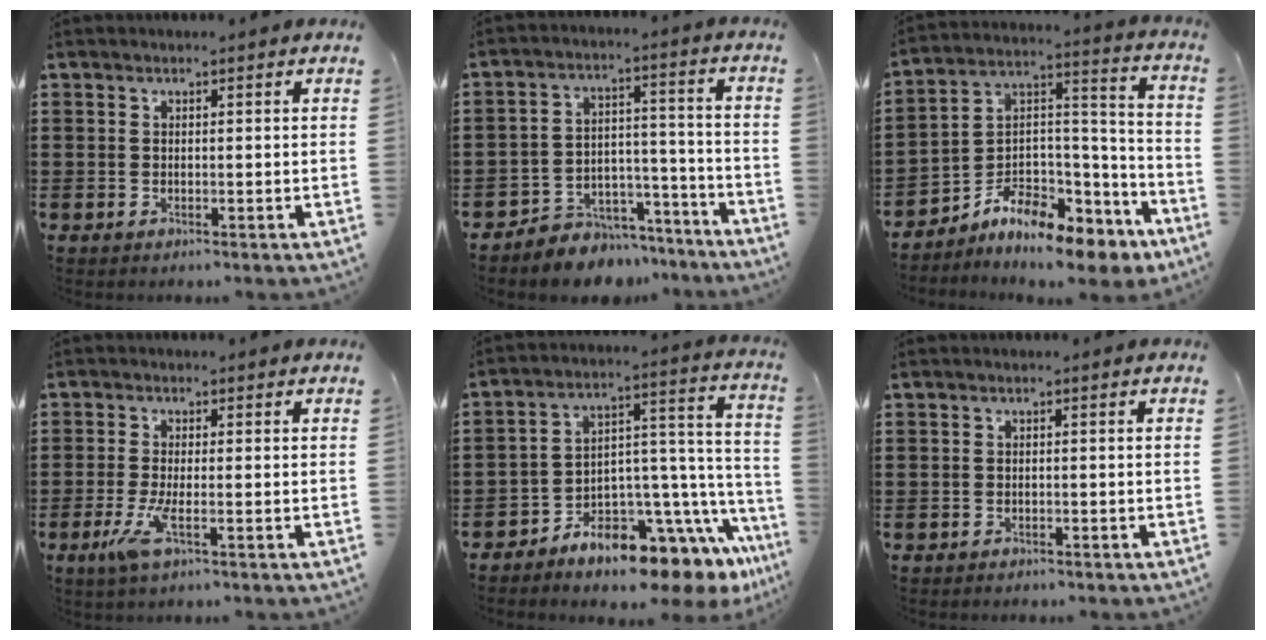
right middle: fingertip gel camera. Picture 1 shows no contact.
{"total": 5.6, "force": [-5.1, 2.3, 0.0], "torque": [-0.003, 0.020, -0.103]}
{"total": 9.2, "force": [-7.9, 3.0, 3.8], "torque": [-0.078, 0.008, -0.156]}
{"total": 4.2, "force": [-1.4, 0.7, 3.9], "torque": [-0.094, -0.018, -0.030]}
{"total": 7.7, "force": [-6.5, 3.1, 2.7], "torque": [-0.039, -0.016, -0.118]}
{"total": 0.7, "force": [-0.6, 0.2, 0.0], "torque": [0.000, 0.001, -0.015]}